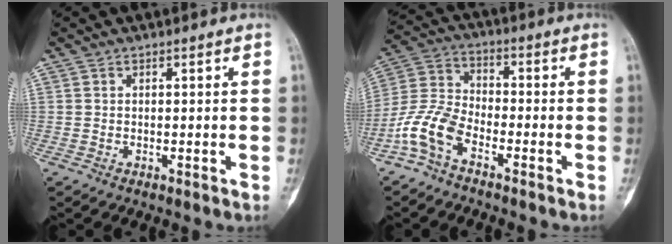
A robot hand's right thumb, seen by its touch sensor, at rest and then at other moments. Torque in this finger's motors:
{"motor_torque": [0.04, 0.03, 0.06, -0.07, 0.04]}